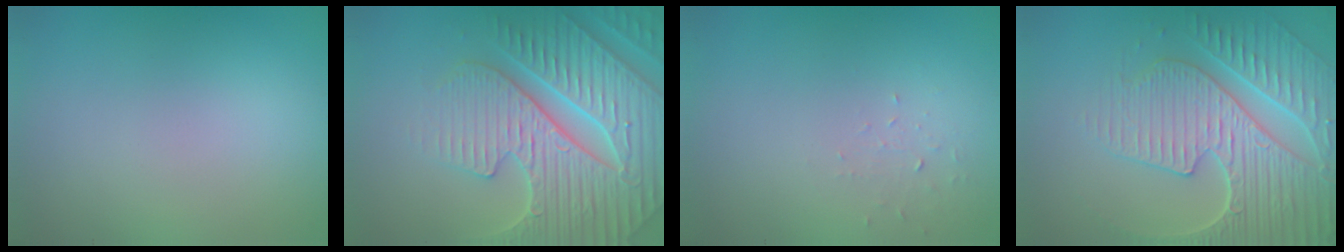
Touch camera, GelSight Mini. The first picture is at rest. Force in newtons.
{"total": 7.6, "press": 7.4, "slide": 1.8}
{"total": 0.6, "press": 0.3, "slide": 0.6}
{"total": 7.3, "press": 5.8, "slide": 4.5}